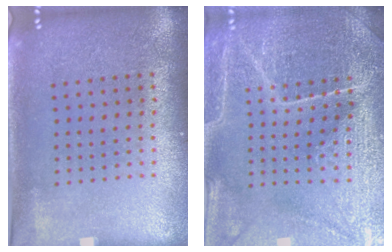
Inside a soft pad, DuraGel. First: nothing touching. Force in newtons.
{"total": 4.3, "press": 4.2, "slide": 1.1}